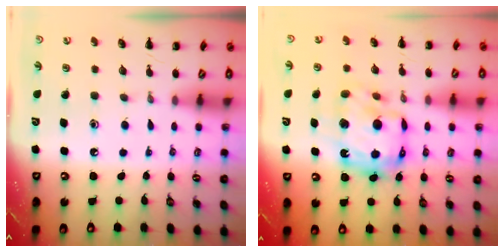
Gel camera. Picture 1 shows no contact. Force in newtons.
{"total": 13.6, "press": 13.5, "slide": 1.5}